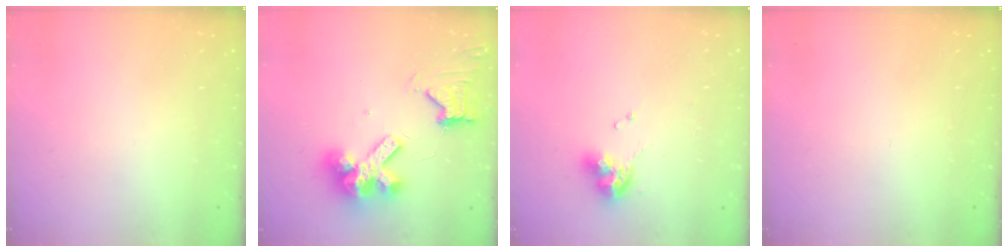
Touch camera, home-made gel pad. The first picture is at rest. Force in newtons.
{"total": 13.6, "press": 13.5, "slide": 1.6}
{"total": 9.6, "press": 9.5, "slide": 0.8}
{"total": 0.0}